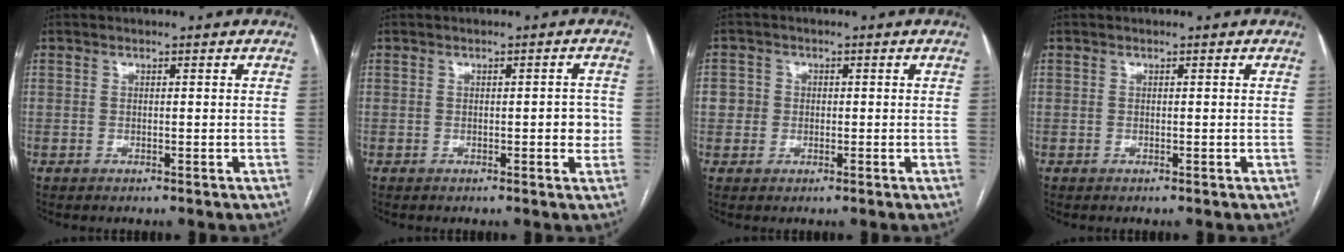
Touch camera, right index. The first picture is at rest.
{"total": 2.6, "force": [-0.3, 0.9, 2.4], "torque": [-0.024, 0.003, -0.004]}
{"total": 2.8, "force": [0.0, 2.7, 0.4], "torque": [0.005, 0.013, -0.001]}
{"total": 0.0}